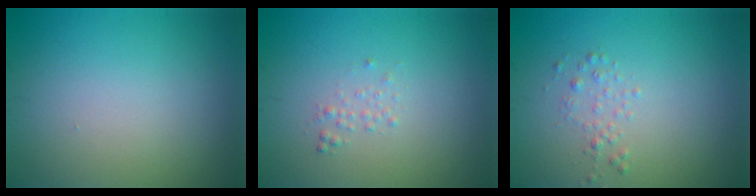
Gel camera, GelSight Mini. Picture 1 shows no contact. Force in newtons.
{"total": 0.7, "press": 0.7, "slide": 0.1}
{"total": 1.1, "press": 1.1, "slide": 0.1}